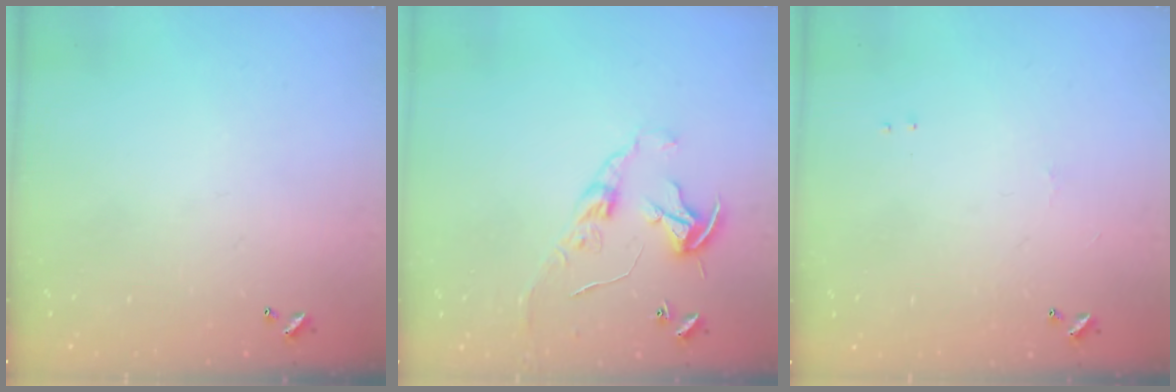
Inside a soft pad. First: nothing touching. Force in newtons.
{"total": 8.1, "press": 8.0, "slide": 0.6}
{"total": 1.0, "press": 0.9, "slide": 0.5}